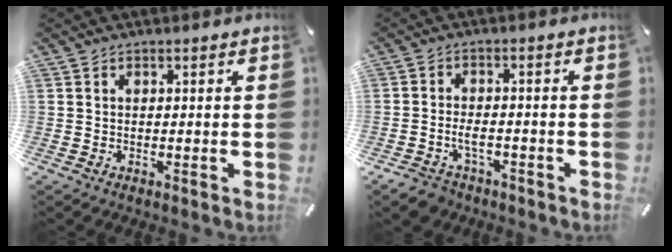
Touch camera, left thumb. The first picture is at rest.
{"total": 4.4, "force": [-2.4, 2.9, 2.4], "torque": [-0.051, 0.011, -0.045]}